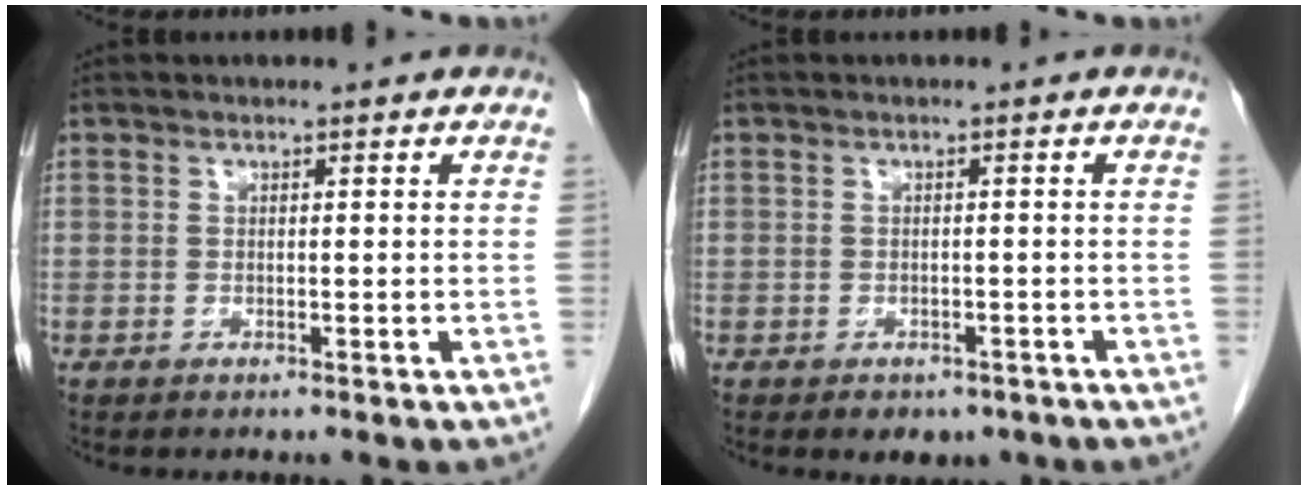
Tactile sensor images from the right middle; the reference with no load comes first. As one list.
[{"total": 3.6, "force": [-2.6, 2.1, 1.4], "torque": [-0.008, 0.002, -0.026]}]